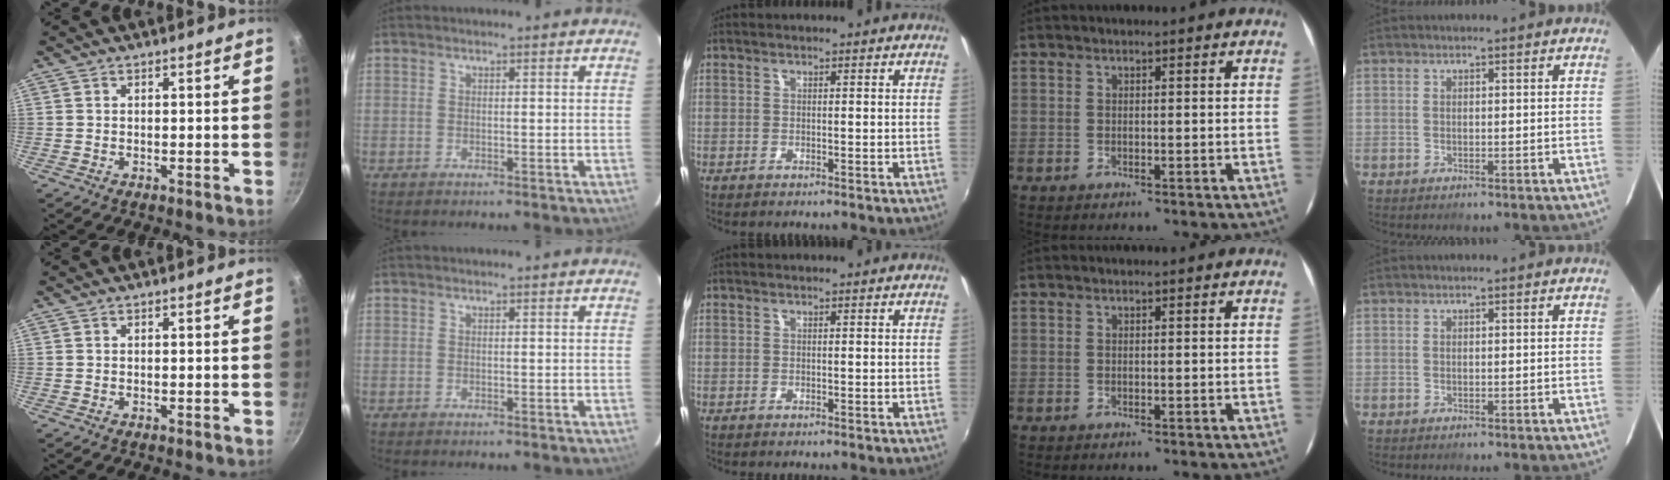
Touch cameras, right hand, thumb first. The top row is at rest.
{}